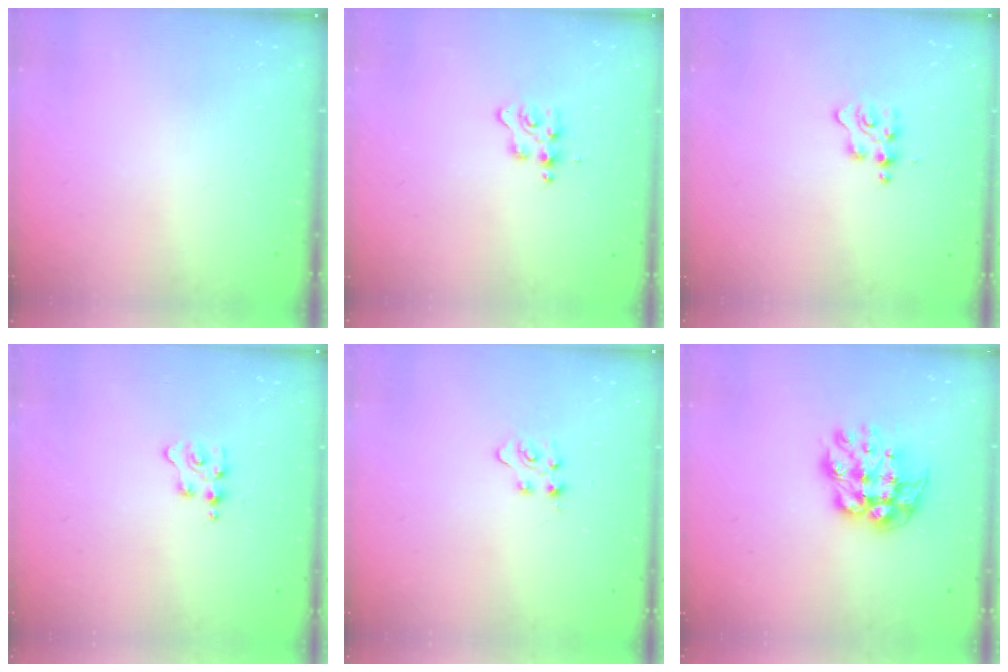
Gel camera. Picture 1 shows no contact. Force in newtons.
{"total": 4.3, "press": 4.3, "slide": 0.5}
{"total": 2.4, "press": 2.4, "slide": 0.3}
{"total": 2.5, "press": 2.5, "slide": 0.4}
{"total": 2.9, "press": 2.9, "slide": 0.3}
{"total": 11.2, "press": 11.2, "slide": 0.9}